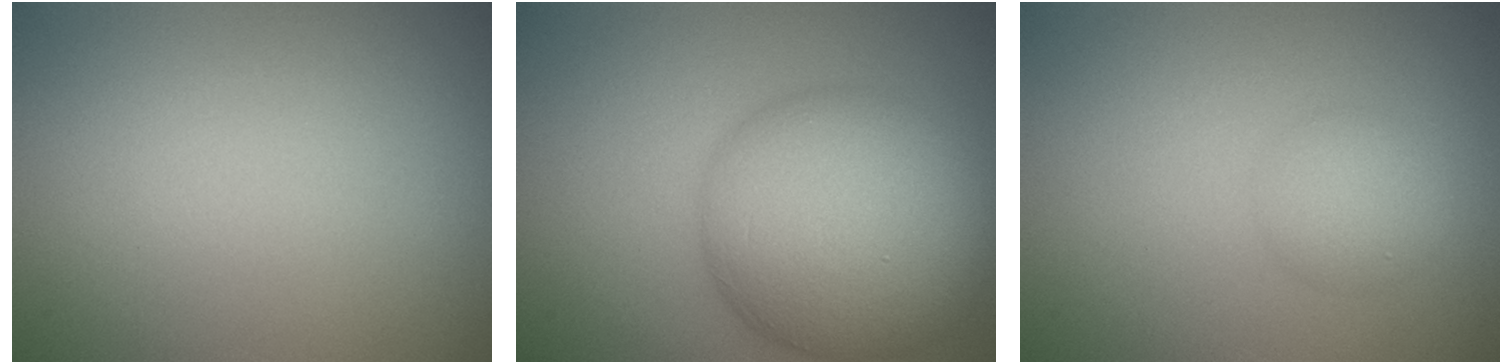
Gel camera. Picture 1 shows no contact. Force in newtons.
{"total": 11.1, "press": 11.1, "slide": 0.3}
{"total": 2.4, "press": 2.4, "slide": 0.0}